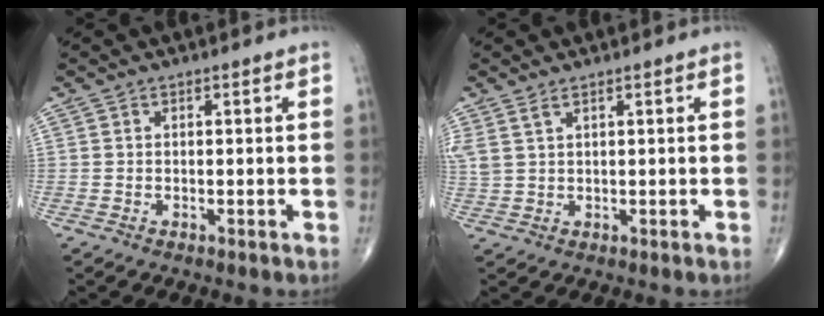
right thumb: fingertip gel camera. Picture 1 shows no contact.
{"total": 3.3, "force": [2.1, 1.2, 2.3], "torque": [-0.065, 0.004, 0.055]}